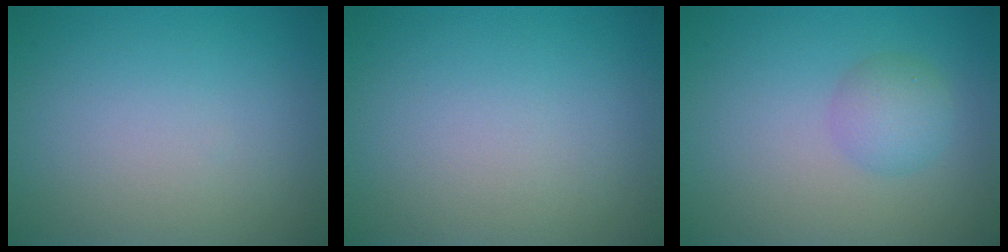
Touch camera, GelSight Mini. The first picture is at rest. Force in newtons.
{"total": 0.0}
{"total": 2.4, "press": 2.4, "slide": 0.0}